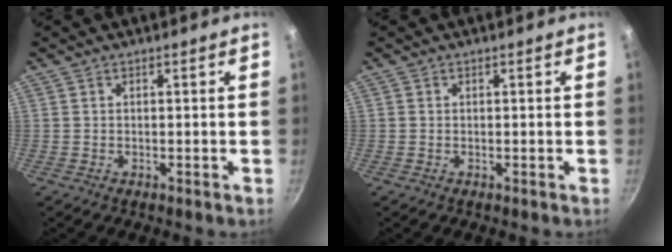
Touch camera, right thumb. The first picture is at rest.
{"total": 0.0}